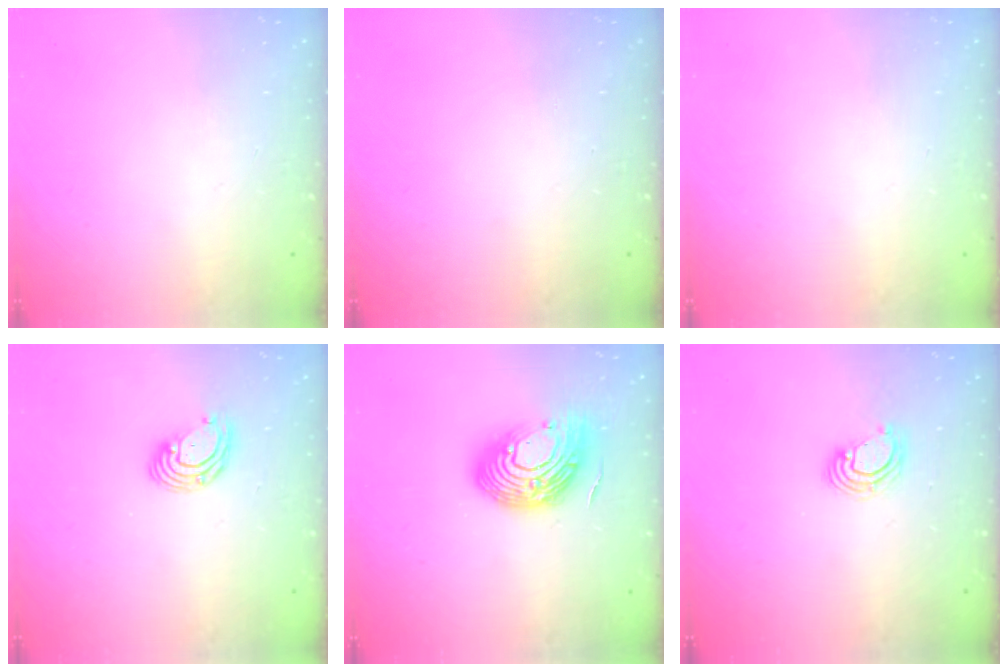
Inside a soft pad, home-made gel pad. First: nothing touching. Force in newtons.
{"total": 0.0}
{"total": 0.0}
{"total": 6.4, "press": 6.3, "slide": 1.2}
{"total": 16.1, "press": 16.0, "slide": 1.3}
{"total": 3.6, "press": 3.6, "slide": 0.3}